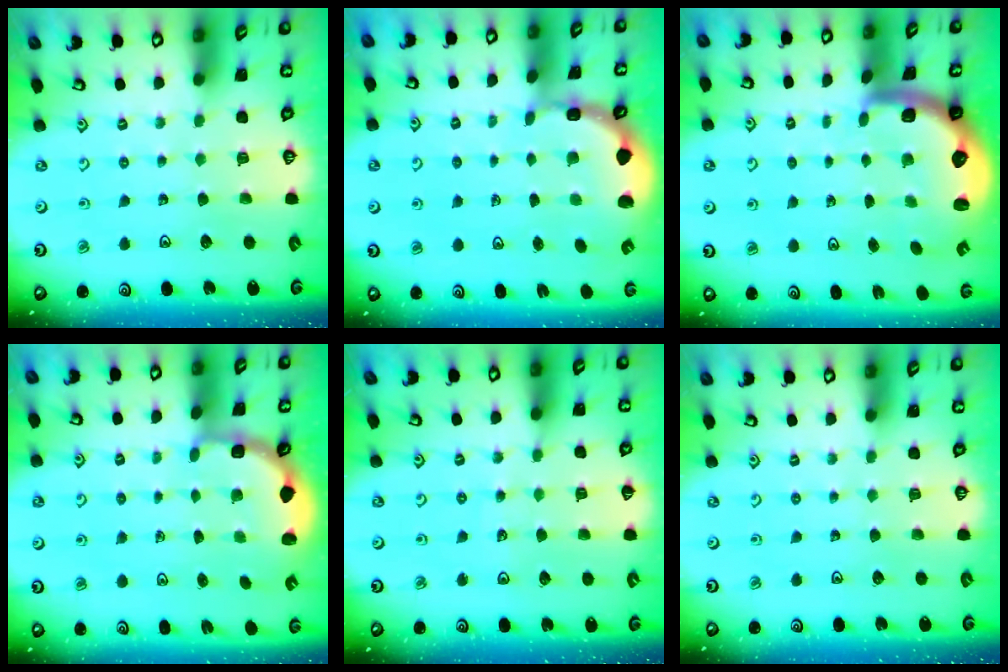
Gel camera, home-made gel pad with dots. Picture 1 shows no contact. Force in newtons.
{"total": 2.6, "press": 2.4, "slide": 0.9}
{"total": 2.9, "press": 2.6, "slide": 1.4}
{"total": 2.7, "press": 2.3, "slide": 1.4}
{"total": 3.7, "press": 3.4, "slide": 1.5}
{"total": 0.0}